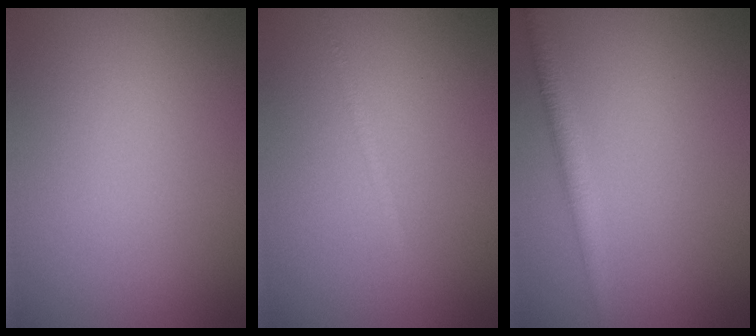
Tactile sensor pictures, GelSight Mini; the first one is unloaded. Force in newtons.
{"total": 0.8, "press": 0.8, "slide": 0.0}
{"total": 2.1, "press": 2.1, "slide": 0.0}